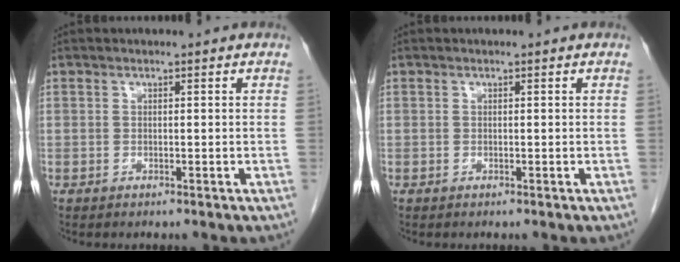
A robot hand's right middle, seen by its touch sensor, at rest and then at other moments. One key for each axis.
{"total": 0.0}